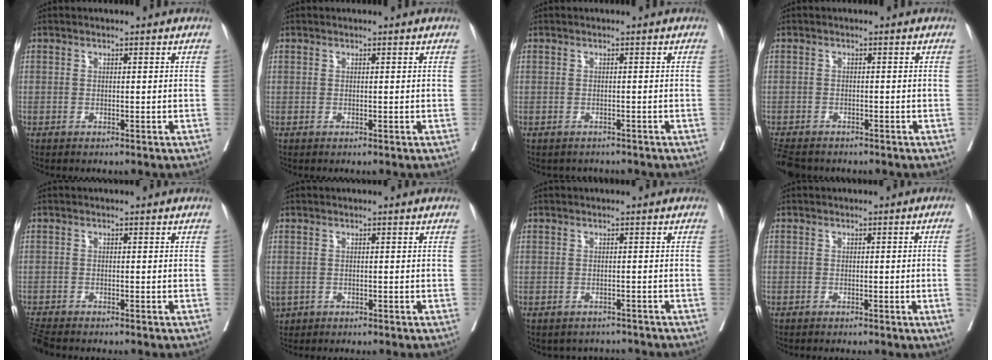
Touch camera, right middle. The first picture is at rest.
{"total": 0.0}
{"total": 1.5, "force": [-1.3, 0.7, 0.2], "torque": [-0.009, -0.001, -0.018]}
{"total": 6.8, "force": [-5.5, 2.8, 2.7], "torque": [-0.056, -0.011, -0.088]}
{"total": 3.8, "force": [-3.6, 0.4, 1.0], "torque": [-0.022, -0.017, -0.069]}
{"total": 2.7, "force": [-1.2, 2.2, 1.0], "torque": [-0.023, -0.002, -0.012]}
{"total": 3.4, "force": [-3.1, 1.5, -0.2], "torque": [0.008, 0.011, -0.039]}
{"total": 3.1, "force": [-0.7, -0.8, 2.9], "torque": [-0.034, -0.001, -0.011]}